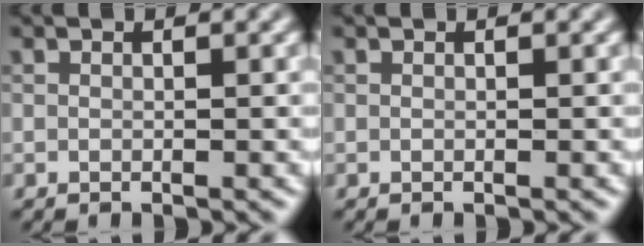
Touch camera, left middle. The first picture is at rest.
{"total": 0.0}